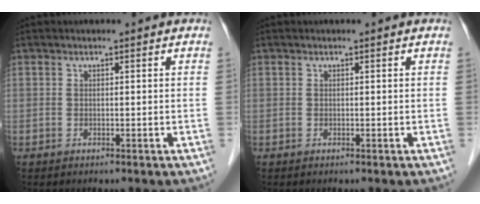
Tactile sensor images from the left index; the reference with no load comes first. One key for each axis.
{"total": 0.0}